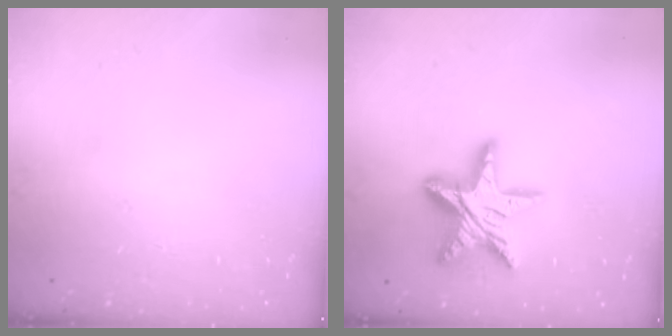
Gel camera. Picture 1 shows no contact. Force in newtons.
{"total": 17.4, "press": 17.4, "slide": 1.6}